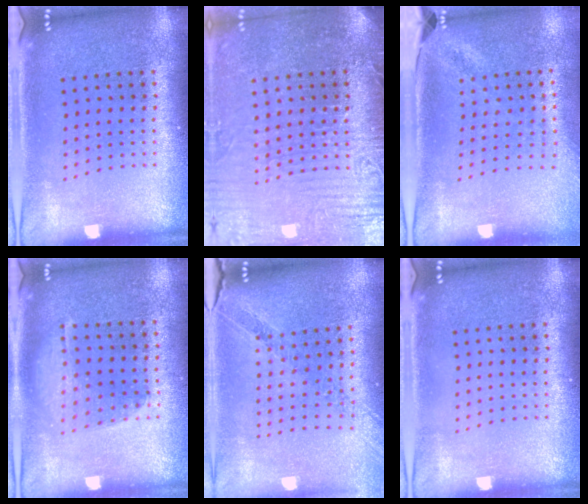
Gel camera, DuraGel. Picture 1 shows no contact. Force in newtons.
{"total": 4.0, "press": 3.7, "slide": 1.5}
{"total": 1.8, "press": 1.4, "slide": 1.2}
{"total": 1.1, "press": 1.1, "slide": 0.2}
{"total": 1.1, "press": 1.1, "slide": 0.1}
{"total": 0.0}